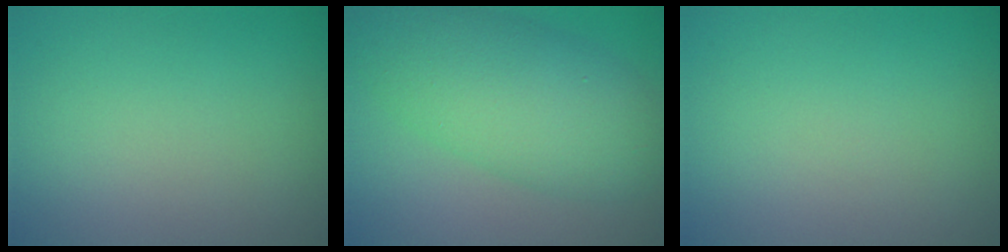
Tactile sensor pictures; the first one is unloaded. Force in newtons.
{"total": 8.3, "press": 8.3, "slide": 0.3}
{"total": 0.0}